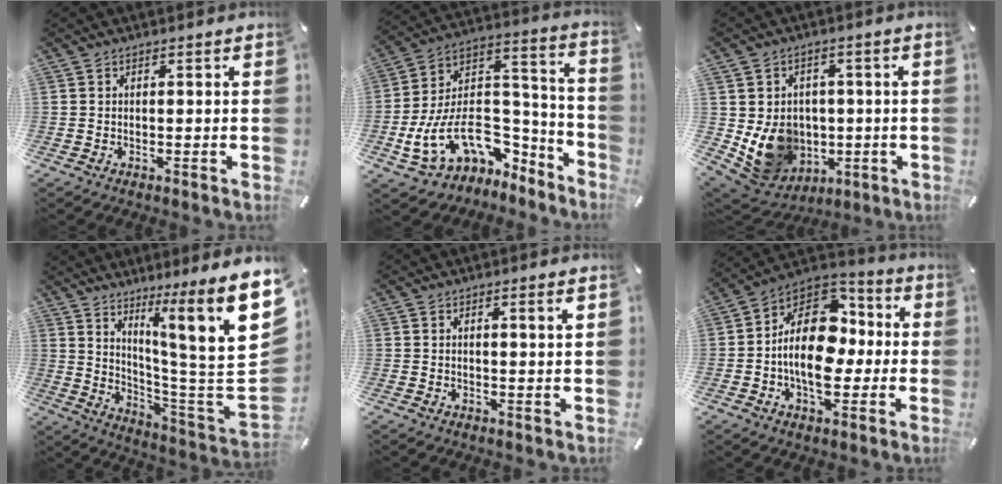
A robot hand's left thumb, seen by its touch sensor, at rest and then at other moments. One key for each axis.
{"total": 16.3, "fx": -4.7, "fy": 12.2, "fz": 9.7, "tx": -0.166, "ty": -0.014, "tz": -0.068}
{"total": 12.5, "fx": -1.1, "fy": 11.4, "fz": 4.9, "tx": -0.091, "ty": -0.004, "tz": -0.006}
{"total": 18.3, "fx": 8.5, "fy": 0.1, "fz": 16.2, "tx": -0.241, "ty": -0.095, "tz": 0.119}
{"total": 2.4, "fx": 0.9, "fy": 0.1, "fz": 2.2, "tx": -0.042, "ty": 0.000, "tz": 0.013}
{"total": 19.4, "fx": -0.6, "fy": 13.3, "fz": 14.2, "tx": -0.248, "ty": 0.003, "tz": -0.007}